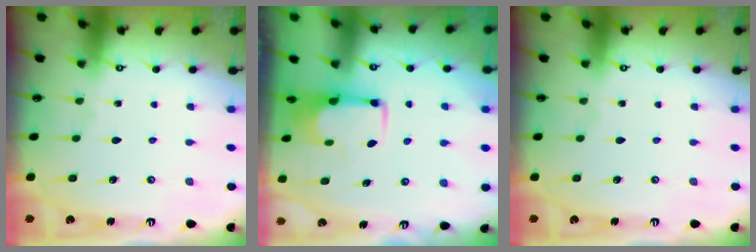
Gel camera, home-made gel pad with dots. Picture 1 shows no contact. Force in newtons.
{"total": 1.8, "press": 1.7, "slide": 0.6}
{"total": 0.0}